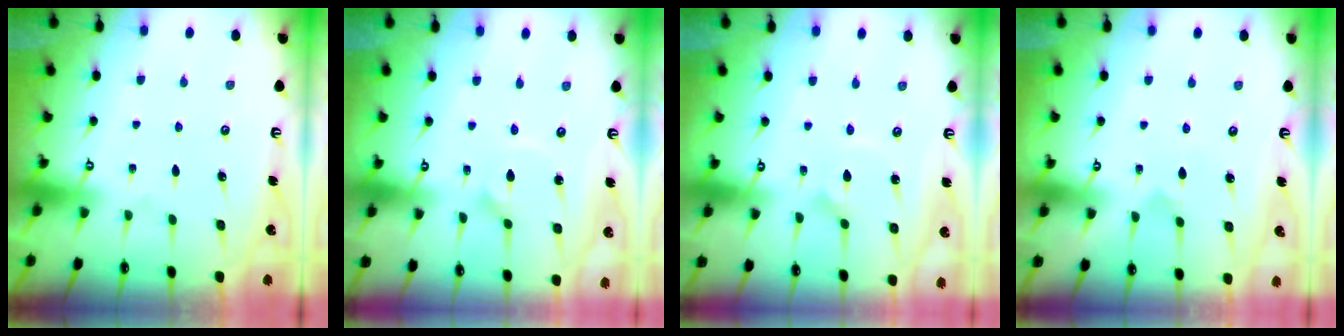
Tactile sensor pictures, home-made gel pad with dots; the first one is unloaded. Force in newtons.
{"total": 2.1, "press": 2.1, "slide": 0.1}
{"total": 2.7, "press": 2.7, "slide": 0.1}
{"total": 3.2, "press": 3.1, "slide": 0.2}